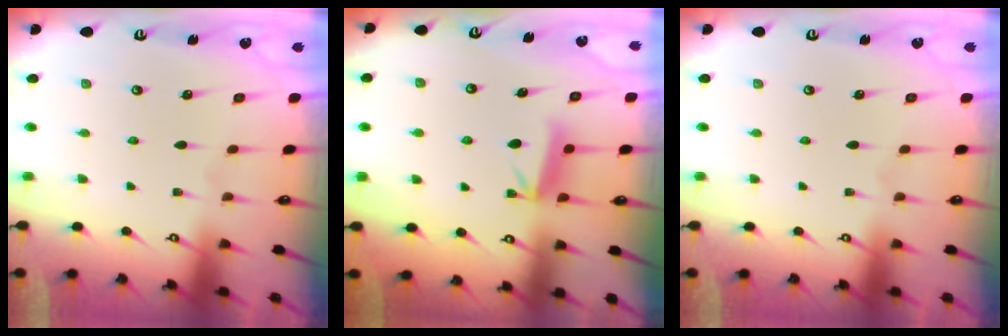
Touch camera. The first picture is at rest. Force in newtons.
{"total": 6.7, "press": 6.7, "slide": 0.7}
{"total": 0.0}